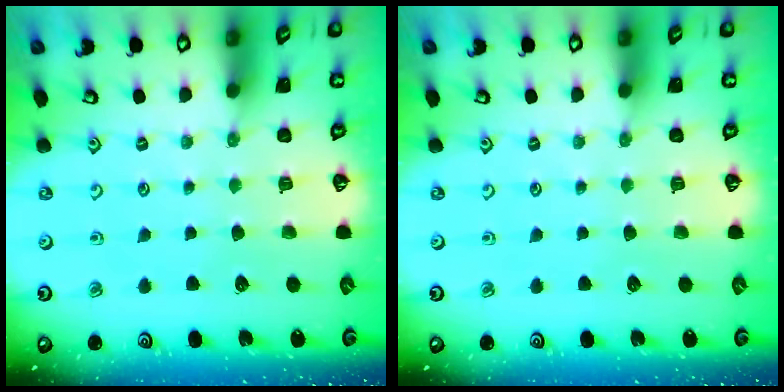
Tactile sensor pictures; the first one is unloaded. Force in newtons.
{"total": 0.0}